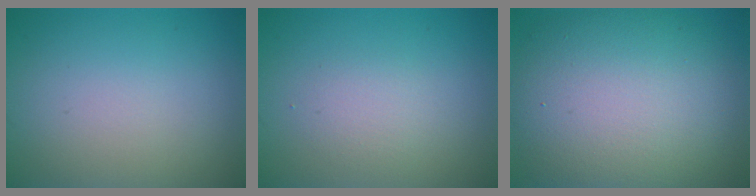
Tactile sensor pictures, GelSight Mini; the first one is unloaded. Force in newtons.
{"total": 1.7, "press": 1.6, "slide": 0.1}
{"total": 12.4, "press": 12.3, "slide": 1.4}